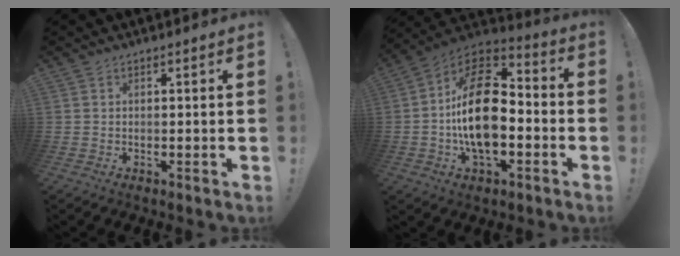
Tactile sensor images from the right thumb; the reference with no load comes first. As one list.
[{"total": 21.5, "force": [-2.3, 12.5, 17.4], "torque": [-0.307, 0.024, -0.036]}]